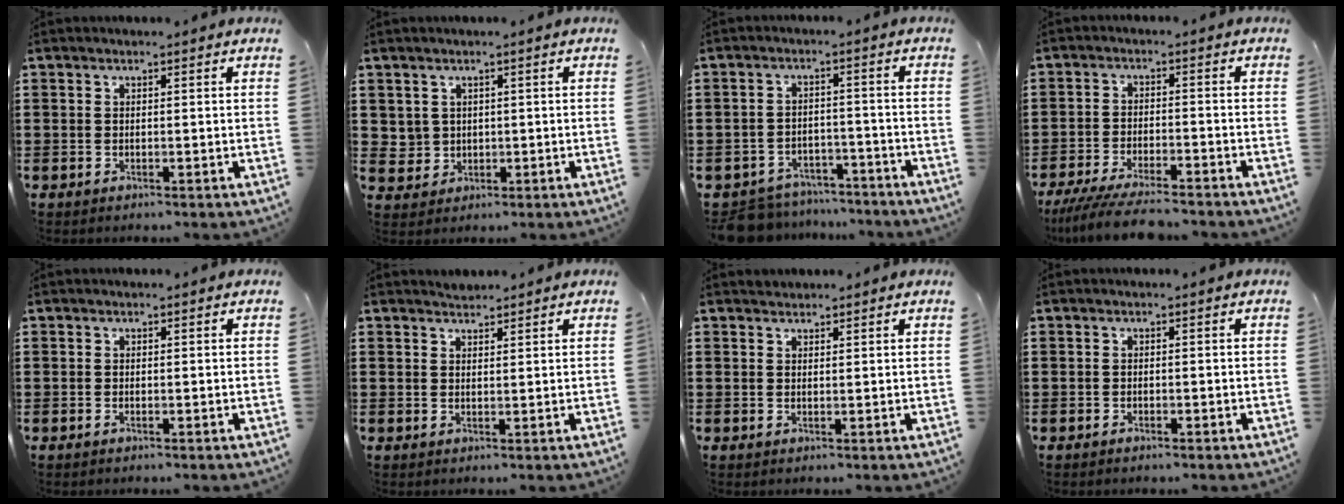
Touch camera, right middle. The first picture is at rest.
{"total": 2.4, "force": [0.6, 2.3, 0.4], "torque": [-0.021, 0.008, 0.009]}
{"total": 5.6, "force": [-5.6, 0.8, 0.2], "torque": [-0.008, 0.010, -0.114]}
{"total": 5.8, "force": [-5.3, 0.2, 2.4], "torque": [-0.056, -0.014, -0.104]}
{"total": 0.0}
{"total": 1.4, "force": [1.3, 0.3, -0.3], "torque": [0.001, 0.003, 0.026]}
{"total": 0.9, "force": [0.9, 0.2, -0.2], "torque": [0.002, -0.001, 0.018]}
{"total": 0.8, "force": [-0.7, -0.2, 0.3], "torque": [-0.006, -0.005, -0.013]}